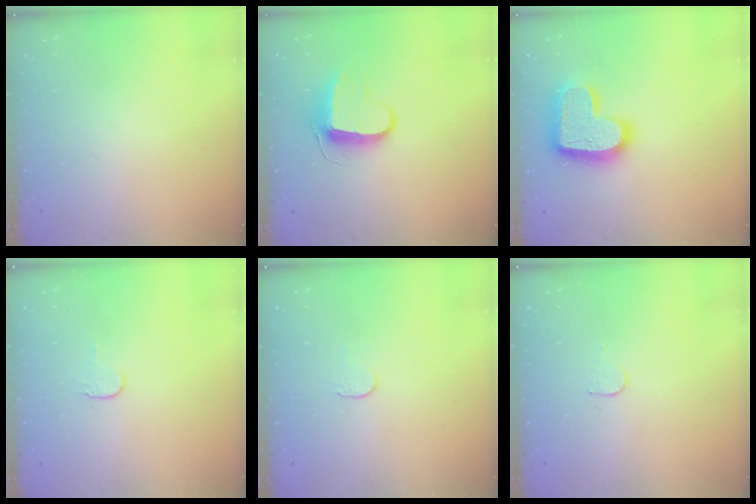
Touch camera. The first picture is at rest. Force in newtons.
{"total": 9.9, "press": 9.9, "slide": 0.1}
{"total": 18.7, "press": 18.6, "slide": 1.1}
{"total": 3.7, "press": 3.7, "slide": 0.4}
{"total": 3.8, "press": 3.8, "slide": 0.4}
{"total": 3.4, "press": 3.4, "slide": 0.2}